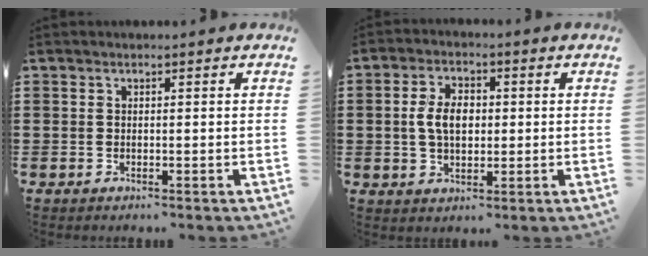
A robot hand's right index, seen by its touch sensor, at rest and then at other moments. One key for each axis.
{"total": 5.5, "fx": 0.2, "fy": 3.4, "fz": 4.4, "tx": -0.104, "ty": 0.008, "tz": -0.004}